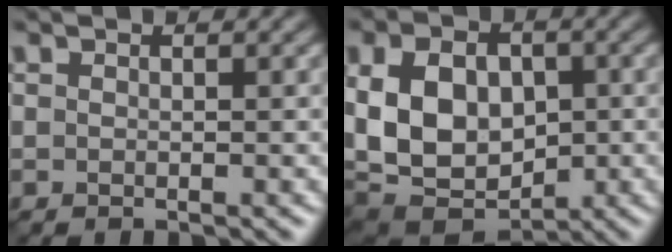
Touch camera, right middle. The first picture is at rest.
{"total": 10.8, "force": [-0.2, 7.6, 7.7], "torque": [-0.163, -0.008, -0.002]}